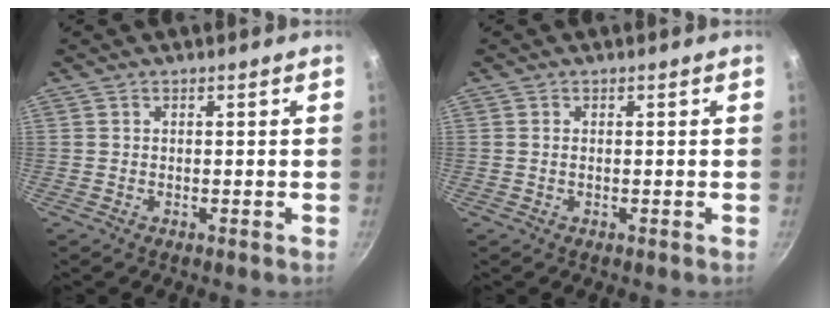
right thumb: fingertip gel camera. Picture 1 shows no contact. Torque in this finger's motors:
{"motor_torque": [-0.08, 0.21, -0.26, 0.13, 0.05]}